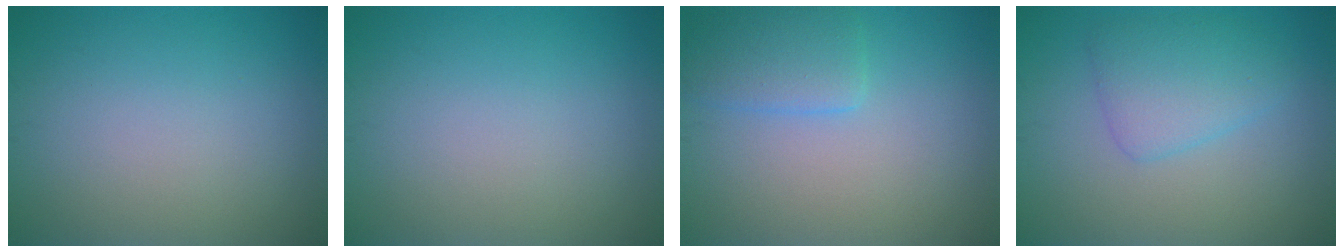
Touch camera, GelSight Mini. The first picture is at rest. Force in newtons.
{"total": 0.0}
{"total": 2.9, "press": 2.9, "slide": 0.1}
{"total": 3.3, "press": 3.3, "slide": 0.1}